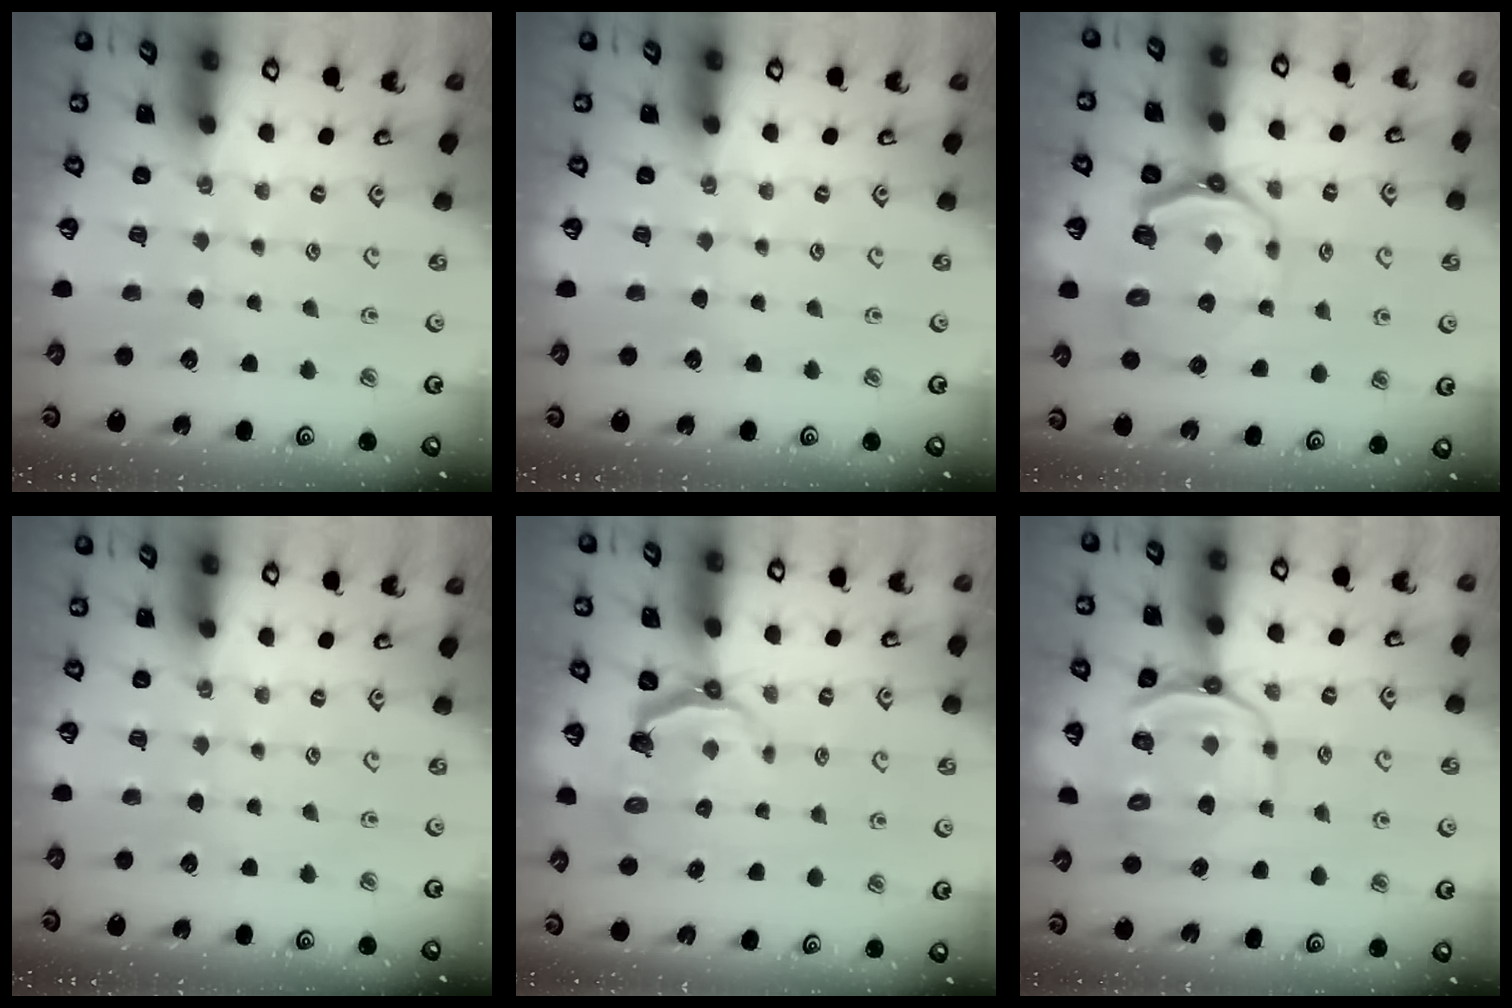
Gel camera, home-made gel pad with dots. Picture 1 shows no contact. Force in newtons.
{"total": 0.0}
{"total": 8.6, "press": 7.5, "slide": 4.2}
{"total": 0.0}
{"total": 4.2, "press": 2.7, "slide": 3.2}
{"total": 12.1, "press": 12.0, "slide": 2.0}